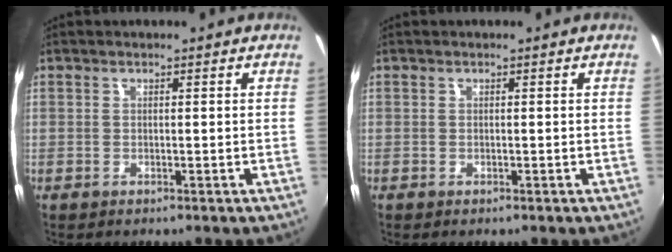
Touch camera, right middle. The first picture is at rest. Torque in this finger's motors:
{"motor_torque": [0.10, -0.10, -0.02, 0.00]}